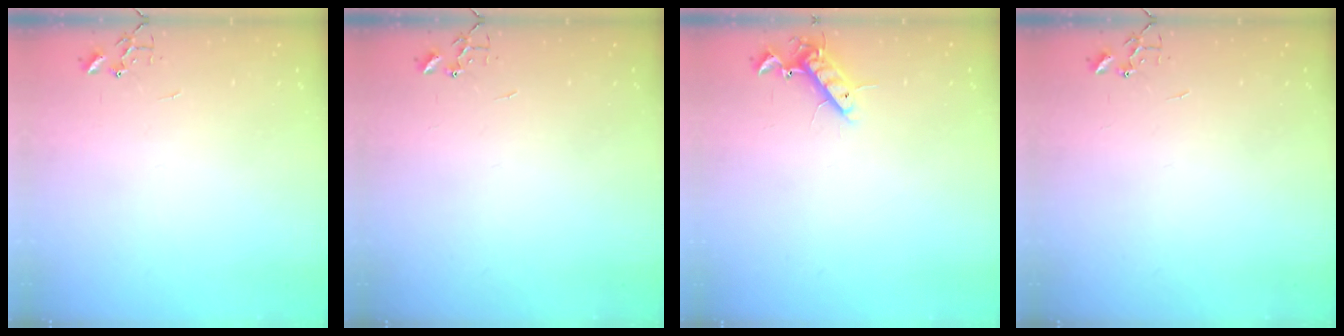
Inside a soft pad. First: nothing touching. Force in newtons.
{"total": 0.0}
{"total": 10.0, "press": 9.8, "slide": 1.5}
{"total": 0.0}